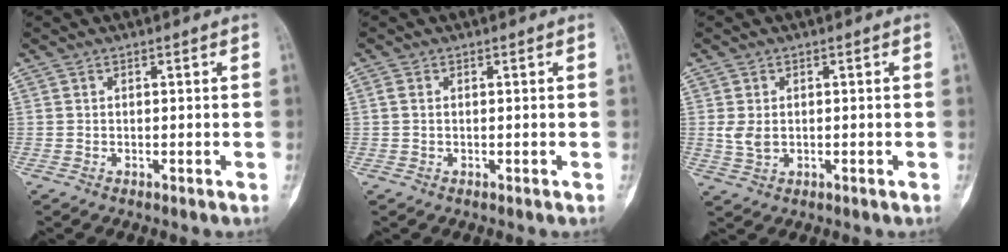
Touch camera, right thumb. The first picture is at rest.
{"total": 1.1, "force": [0.2, 0.8, 0.8], "torque": [-0.019, 0.001, 0.002]}
{"total": 3.1, "force": [0.1, 2.1, 2.3], "torque": [-0.045, -0.002, 0.005]}